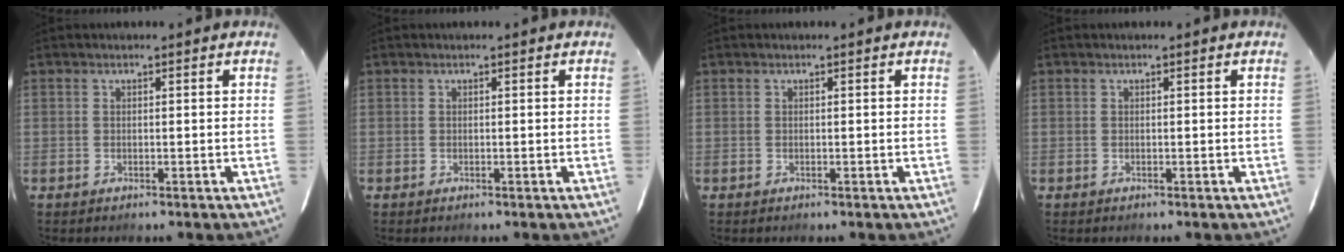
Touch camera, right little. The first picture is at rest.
{"total": 0.0}
{"total": 0.0}
{"total": 0.0}